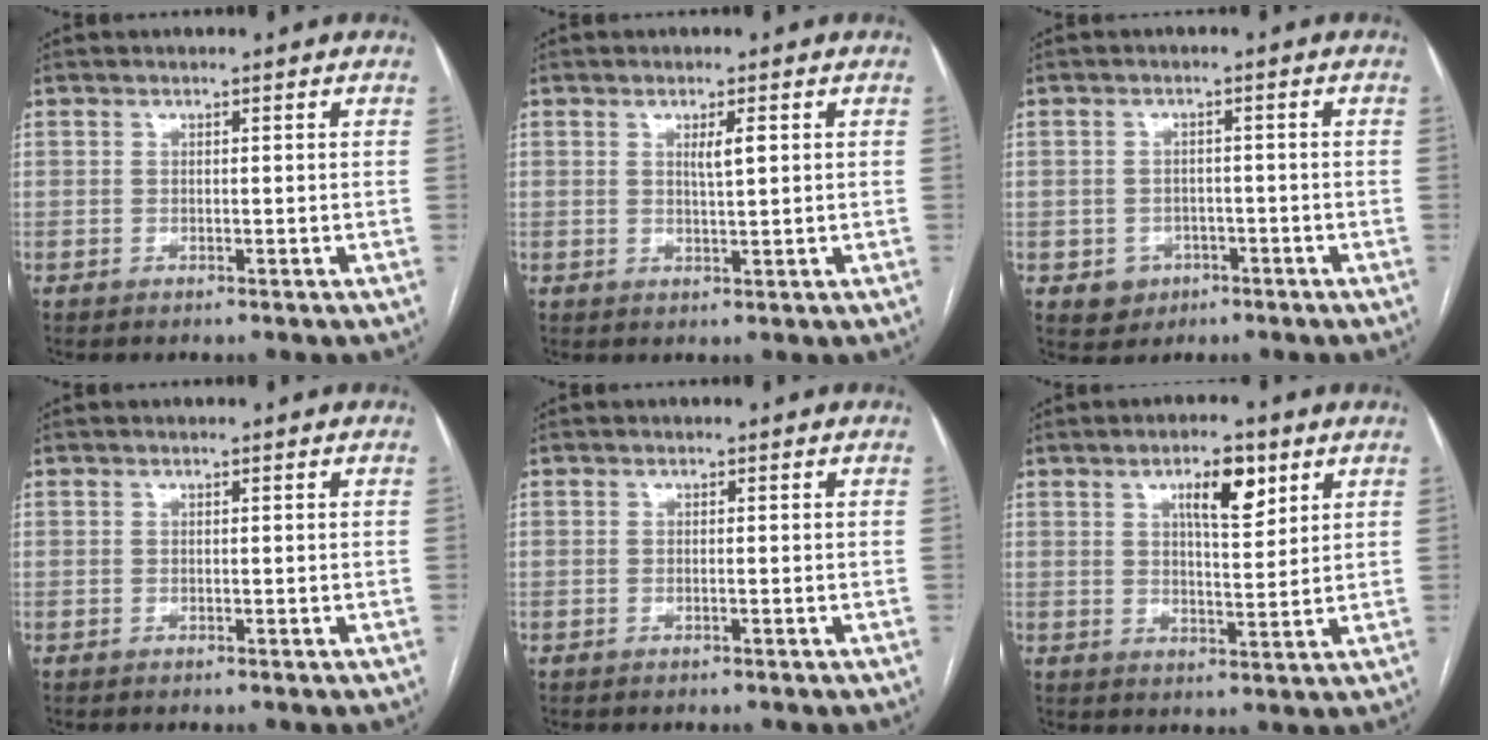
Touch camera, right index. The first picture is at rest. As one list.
[{"total": 2.2, "force": [0.8, 0.3, 2.0], "torque": [-0.034, -0.002, 0.013]}, {"total": 3.7, "force": [-1.5, 3.3, 0.7], "torque": [-0.002, 0.010, -0.015]}, {"total": 0.0}, {"total": 0.0}, {"total": 6.7, "force": [3.4, 2.0, 5.4], "torque": [-0.089, 0.004, 0.054]}]